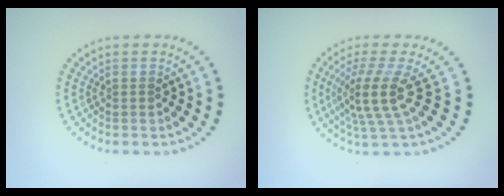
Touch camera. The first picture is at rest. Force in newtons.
{"total": 4.1, "press": 3.0, "slide": 2.9}